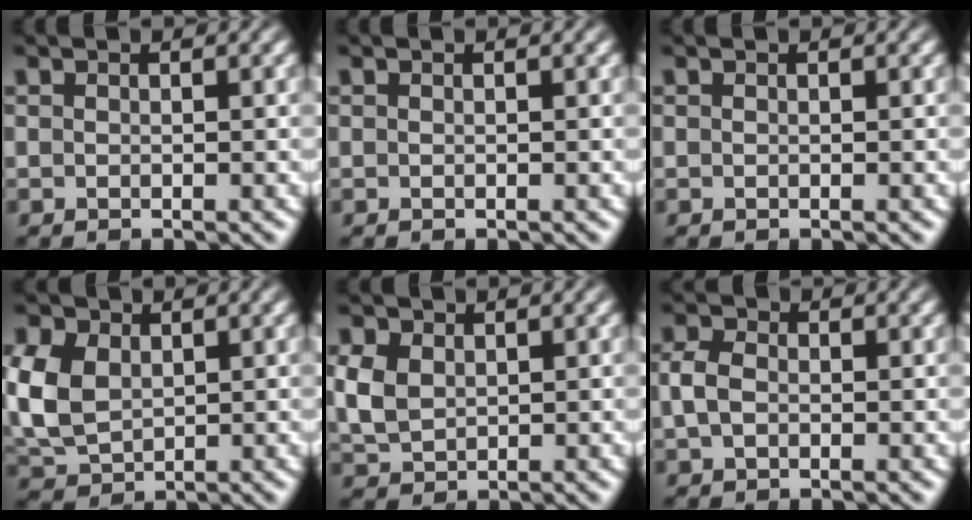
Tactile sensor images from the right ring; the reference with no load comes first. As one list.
[{"total": 0.0}, {"total": 0.0}, {"total": 7.9, "force": [-0.1, 6.9, 3.8], "torque": [-0.118, -0.024, 0.012]}, {"total": 5.7, "force": [0.2, 5.2, 2.3], "torque": [-0.071, -0.012, 0.011]}, {"total": 2.7, "force": [-0.3, 2.2, 1.5], "torque": [-0.045, -0.002, -0.006]}]